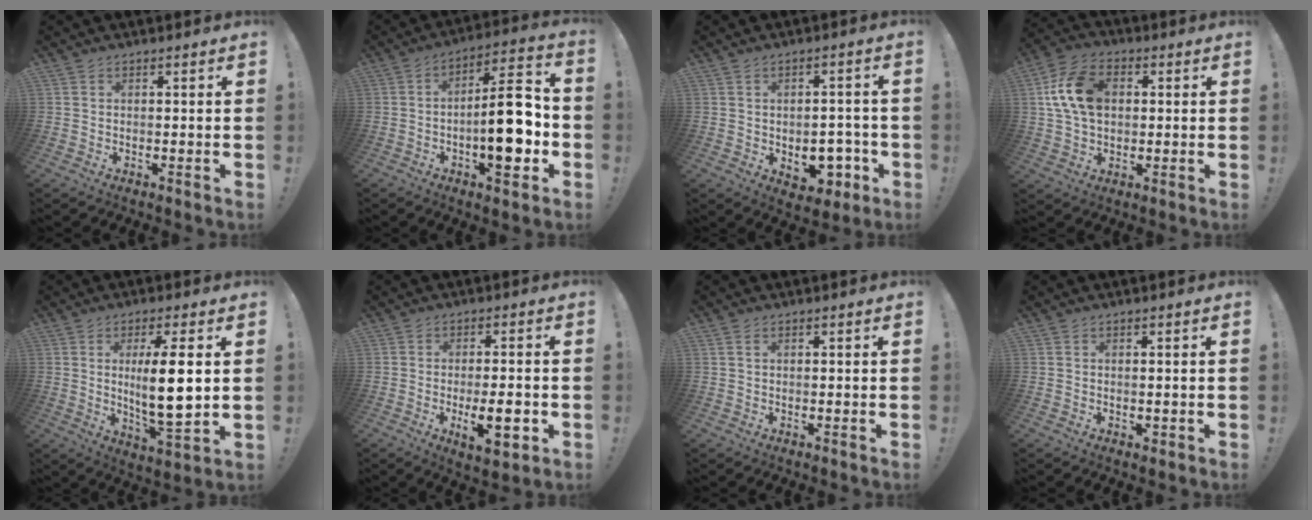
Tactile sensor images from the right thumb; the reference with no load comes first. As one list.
[{"total": 16.5, "force": [-3.8, 5.7, 15.0], "torque": [-0.226, 0.022, -0.061]}, {"total": 9.4, "force": [-3.3, 6.5, 5.9], "torque": [-0.060, 0.027, -0.045]}, {"total": 14.4, "force": [2.6, 9.9, 10.1], "torque": [-0.180, 0.010, 0.053]}, {"total": 12.9, "force": [1.7, 2.7, 12.5], "torque": [-0.219, -0.022, 0.014]}, {"total": 10.3, "force": [-2.6, 3.0, 9.5], "torque": [-0.150, 0.001, -0.041]}, {"total": 1.0, "force": [0.5, 0.5, 0.7], "torque": [-0.007, -0.003, 0.007]}, {"total": 0.7, "force": [0.1, 0.5, 0.5], "torque": [-0.008, 0.002, 0.002]}]